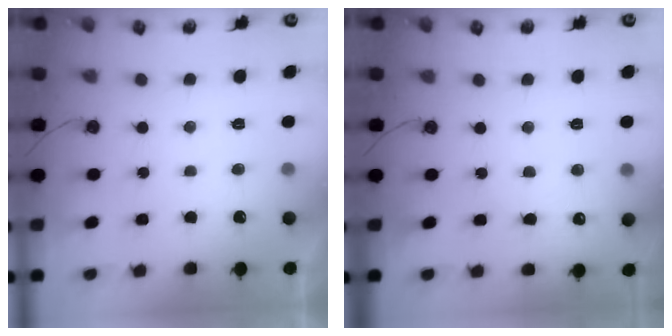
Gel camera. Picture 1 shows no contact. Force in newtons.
{"total": 4.2, "press": 4.2, "slide": 0.7}